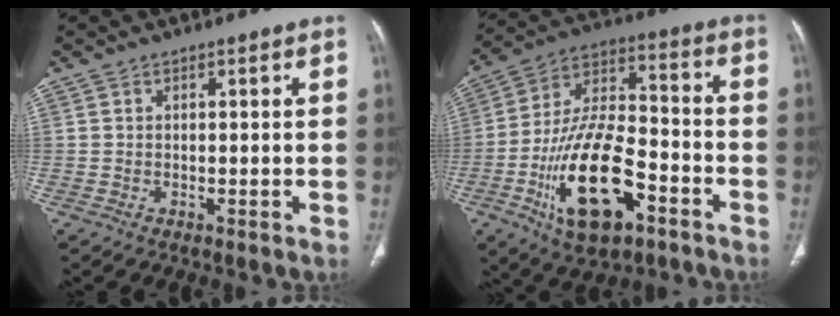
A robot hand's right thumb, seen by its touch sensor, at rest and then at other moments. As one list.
[{"total": 20.6, "force": [-8.6, 9.5, 16.1], "torque": [-0.285, 0.049, -0.145]}]